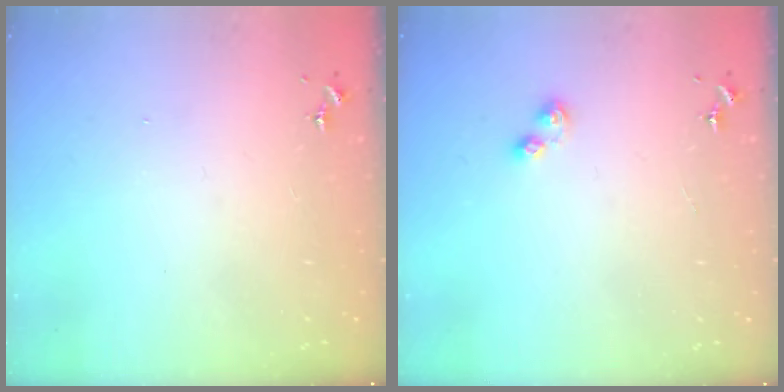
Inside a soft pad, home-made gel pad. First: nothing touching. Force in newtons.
{"total": 4.5, "press": 4.5, "slide": 0.5}